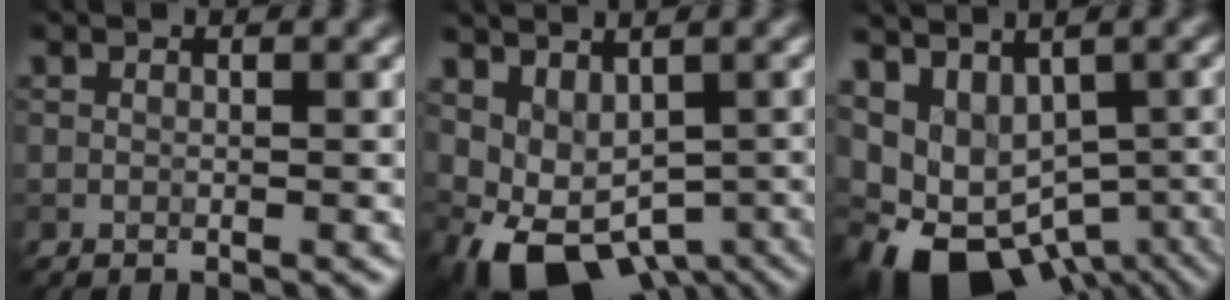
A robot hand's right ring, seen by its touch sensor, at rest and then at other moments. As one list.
[{"total": 8.4, "force": [-4.2, 5.0, 5.3], "torque": [-0.091, -0.023, -0.026]}, {"total": 10.1, "force": [-4.0, 6.2, 6.9], "torque": [-0.121, -0.018, -0.029]}]